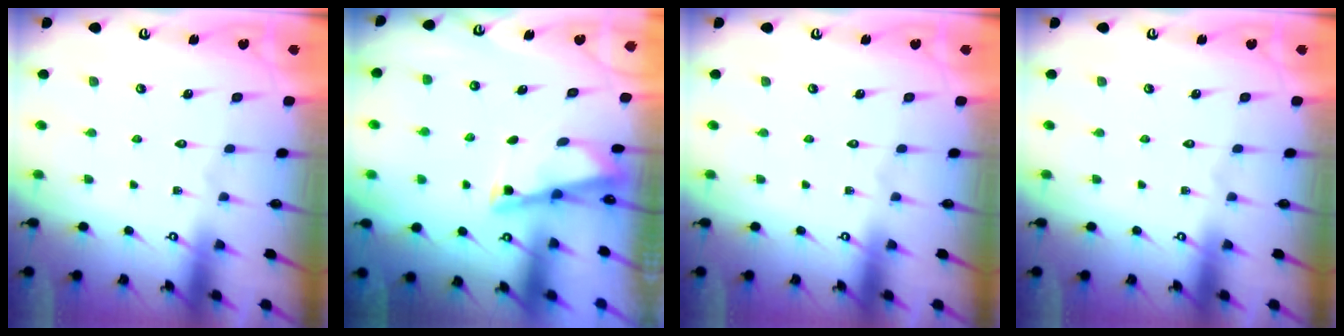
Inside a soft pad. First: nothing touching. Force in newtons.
{"total": 2.8, "press": 2.8, "slide": 0.3}
{"total": 0.0}
{"total": 0.0}